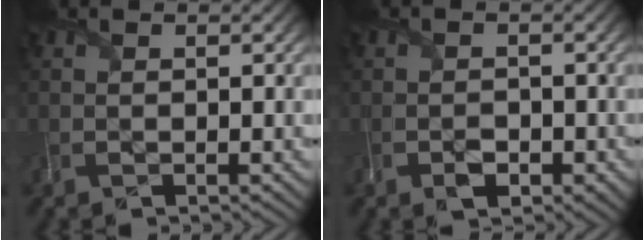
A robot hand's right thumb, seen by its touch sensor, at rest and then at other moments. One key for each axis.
{"total": 2.4, "fx": -1.3, "fy": 1.5, "fz": 1.4, "tx": -0.027, "ty": -0.007, "tz": -0.024}